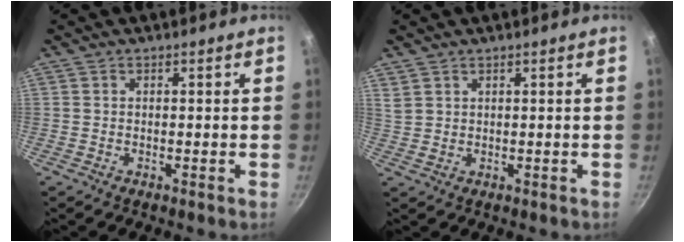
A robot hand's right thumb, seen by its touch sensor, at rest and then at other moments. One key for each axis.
{"total": 2.4, "fx": 1.7, "fy": 1.4, "fz": 1.0, "tx": -0.013, "ty": -0.007, "tz": 0.039}